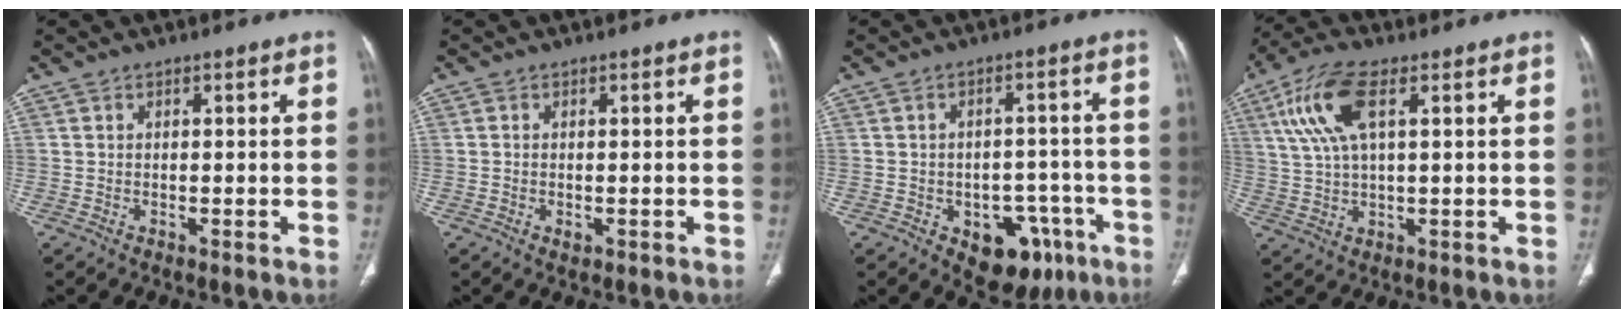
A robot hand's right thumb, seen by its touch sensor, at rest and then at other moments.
{"total": 1.2, "force": [-0.4, 0.7, 0.9], "torque": [-0.015, -0.001, -0.003]}
{"total": 11.6, "force": [-5.6, 7.6, 6.7], "torque": [-0.047, 0.038, -0.065]}
{"total": 10.9, "force": [3.9, 4.3, 9.2], "torque": [-0.206, 0.008, 0.078]}